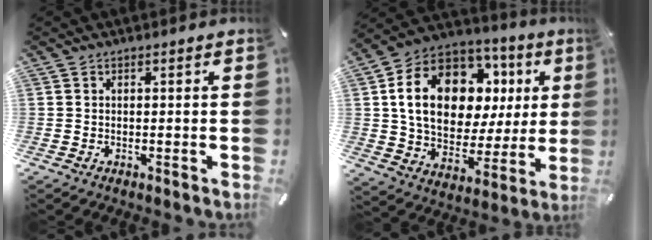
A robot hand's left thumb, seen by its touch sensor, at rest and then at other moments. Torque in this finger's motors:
{"motor_torque": [2.48, 2.53, 1.80, -0.97, 0.69]}